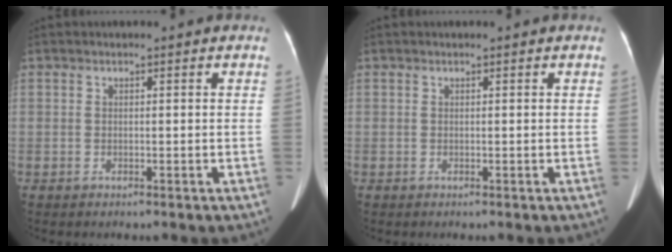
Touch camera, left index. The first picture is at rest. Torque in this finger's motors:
{"motor_torque": [-0.22, -0.16, -0.01, -0.01]}